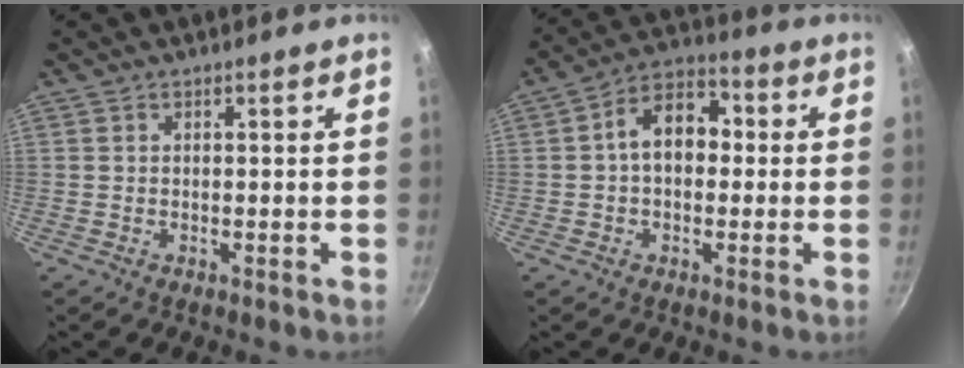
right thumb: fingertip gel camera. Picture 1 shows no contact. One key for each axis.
{"total": 11.1, "fx": 0.7, "fy": 7.6, "fz": 8.0, "tx": -0.085, "ty": 0.034, "tz": -0.007}